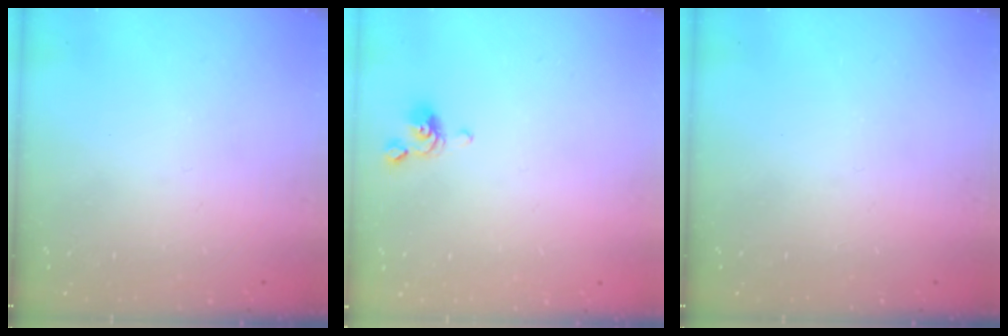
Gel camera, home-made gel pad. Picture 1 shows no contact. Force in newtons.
{"total": 2.3, "press": 2.3, "slide": 0.6}
{"total": 0.0}